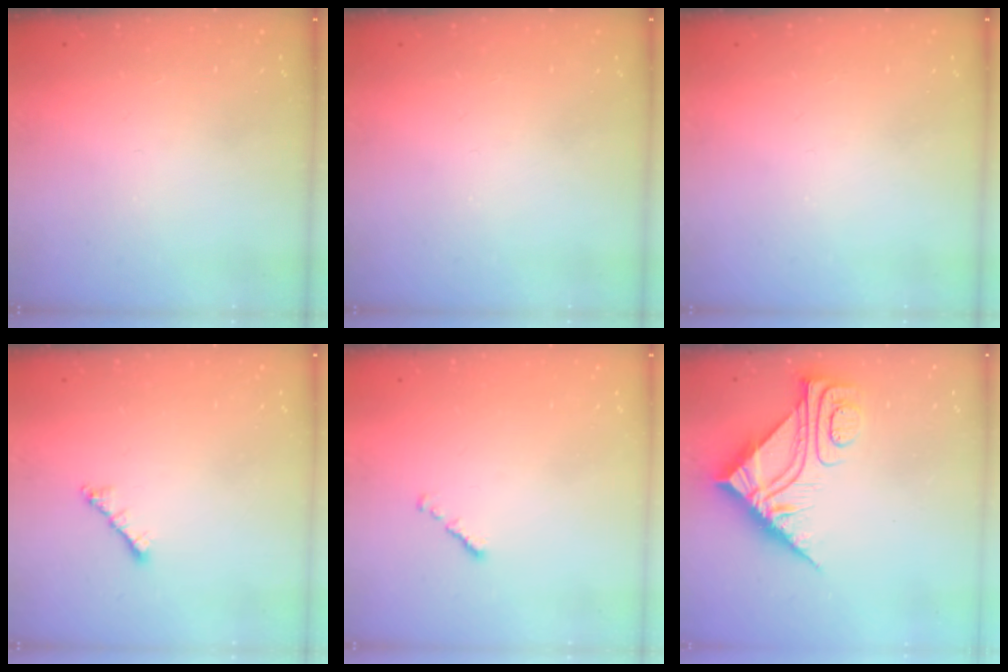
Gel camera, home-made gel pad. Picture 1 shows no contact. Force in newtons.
{"total": 0.0}
{"total": 0.0}
{"total": 2.0, "press": 1.9, "slide": 0.6}
{"total": 0.7, "press": 0.6, "slide": 0.4}
{"total": 10.0, "press": 9.9, "slide": 0.9}